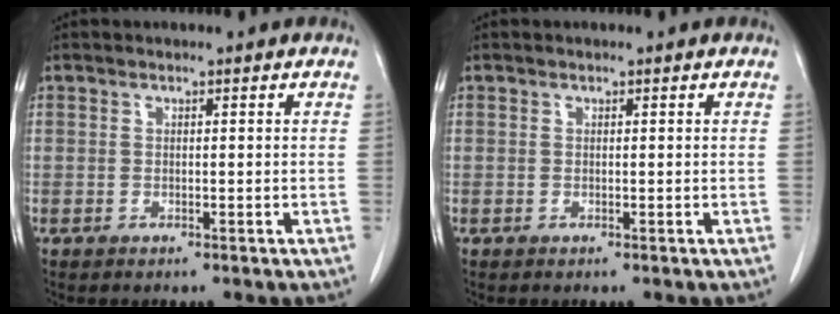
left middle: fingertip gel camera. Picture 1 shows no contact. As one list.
[{"total": 0.0}]